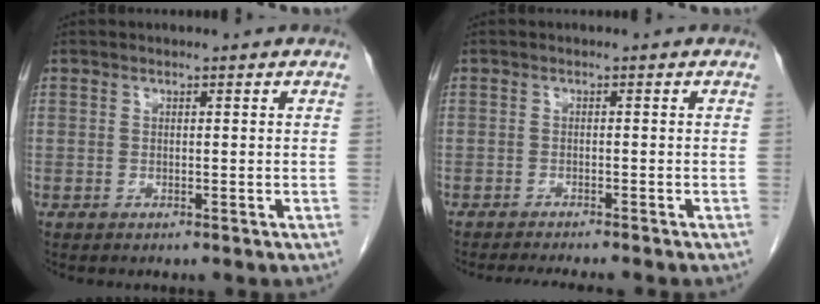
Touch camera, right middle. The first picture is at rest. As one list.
[{"total": 5.8, "force": [-5.2, 0.3, 2.6], "torque": [-0.031, -0.012, -0.076]}]